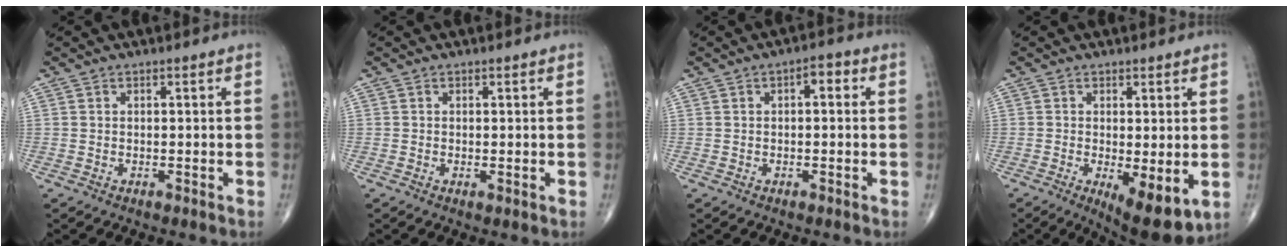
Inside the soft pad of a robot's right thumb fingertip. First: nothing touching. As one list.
[{"total": 0.6, "force": [0.0, 0.1, 0.6], "torque": [-0.013, -0.003, 0.000]}, {"total": 2.9, "force": [0.6, 1.4, 2.5], "torque": [-0.030, 0.010, 0.001]}, {"total": 9.0, "force": [-2.1, 3.1, 8.2], "torque": [-0.118, -0.024, -0.023]}]